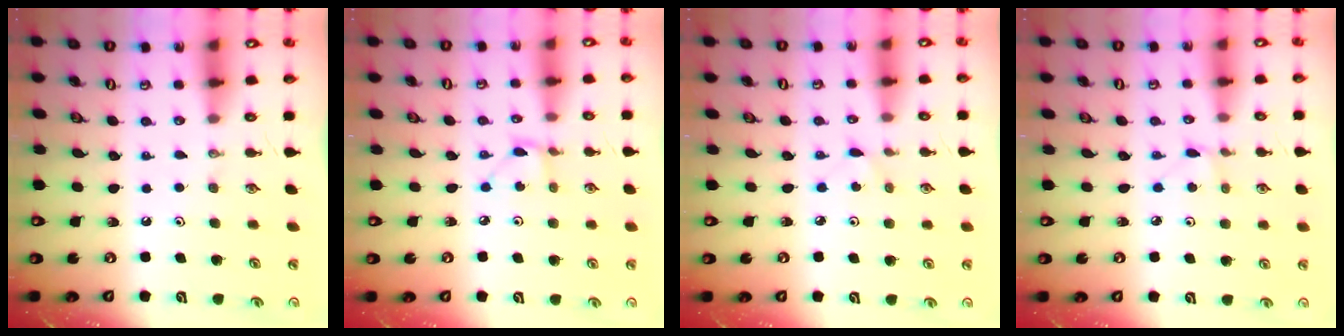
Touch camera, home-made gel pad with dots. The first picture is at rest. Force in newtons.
{"total": 1.8, "press": 1.8, "slide": 0.1}
{"total": 2.6, "press": 2.6, "slide": 0.2}
{"total": 1.5, "press": 1.5, "slide": 0.2}